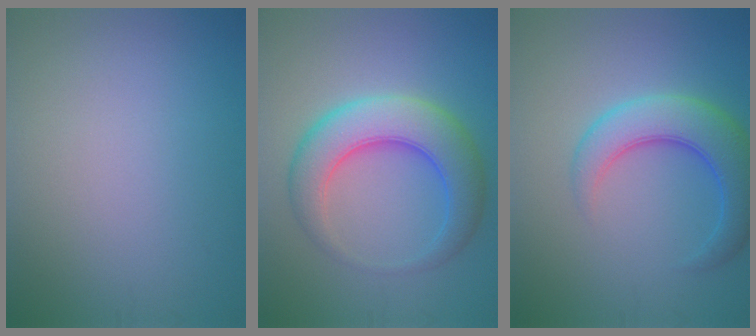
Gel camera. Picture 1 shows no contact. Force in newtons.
{"total": 7.0, "press": 7.0, "slide": 0.1}
{"total": 5.9, "press": 5.9, "slide": 0.2}